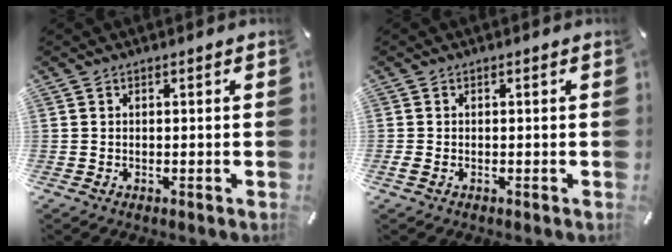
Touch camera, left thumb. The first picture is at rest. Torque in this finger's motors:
{"motor_torque": [0.07, 0.08, 0.09, -0.08, 0.01]}